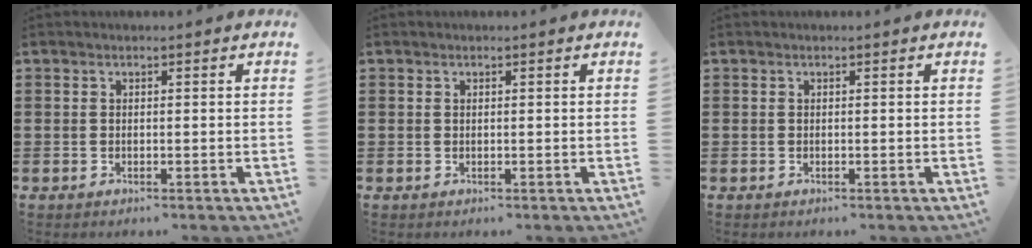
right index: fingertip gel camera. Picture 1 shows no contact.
{"total": 0.0}
{"total": 0.0}